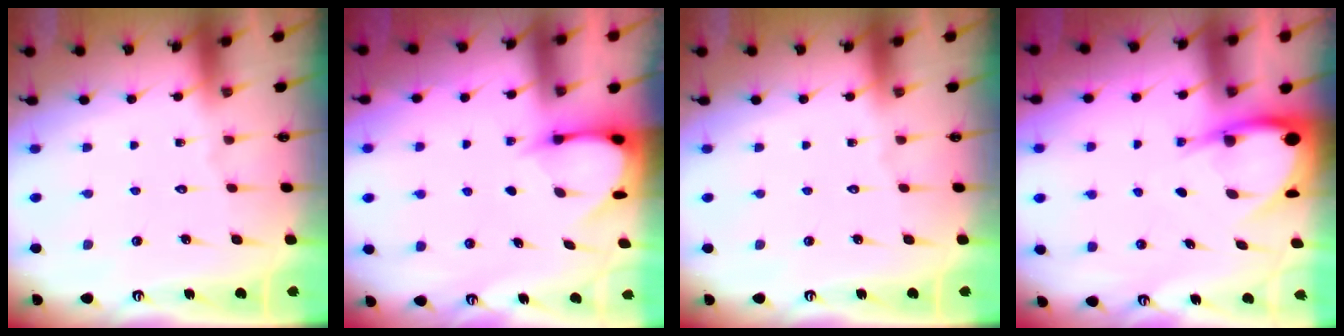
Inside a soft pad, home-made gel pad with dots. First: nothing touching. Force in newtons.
{"total": 3.6, "press": 3.6, "slide": 0.3}
{"total": 0.0}
{"total": 6.3, "press": 6.3, "slide": 0.6}